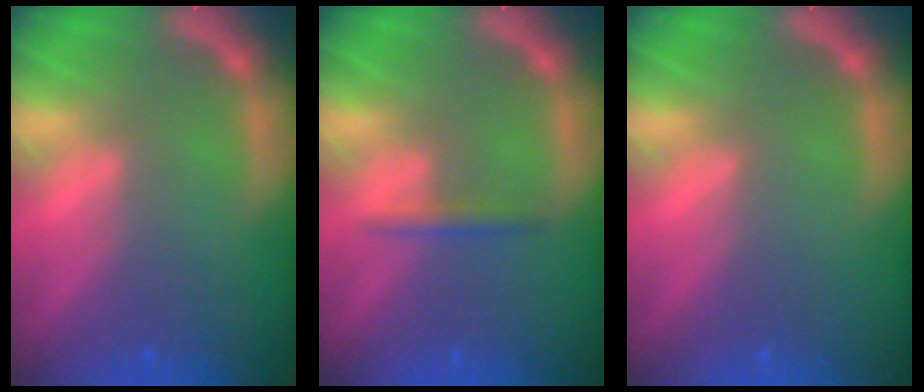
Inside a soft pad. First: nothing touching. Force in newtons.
{"total": 1.4}
{"total": 0.0}